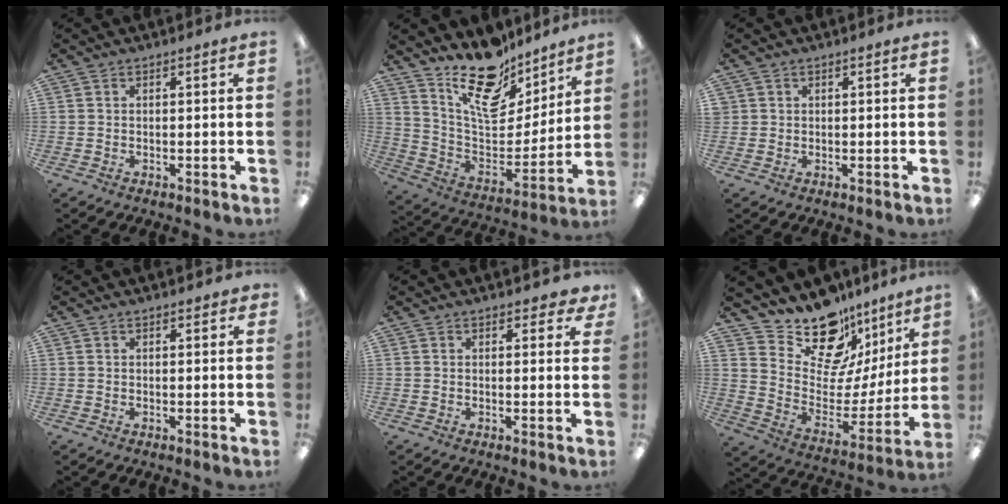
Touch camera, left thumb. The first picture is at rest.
{"total": 19.4, "force": [14.3, 8.9, 9.6], "torque": [-0.165, -0.101, 0.256]}
{"total": 1.0, "force": [0.3, 0.9, 0.0], "torque": [0.000, 0.001, 0.006]}
{"total": 0.9, "force": [0.7, 0.4, 0.3], "torque": [0.001, -0.002, 0.011]}
{"total": 2.1, "force": [1.5, 1.1, 0.9], "torque": [-0.013, 0.000, 0.027]}
{"total": 18.4, "force": [15.1, 8.5, 6.2], "torque": [-0.112, -0.133, 0.269]}